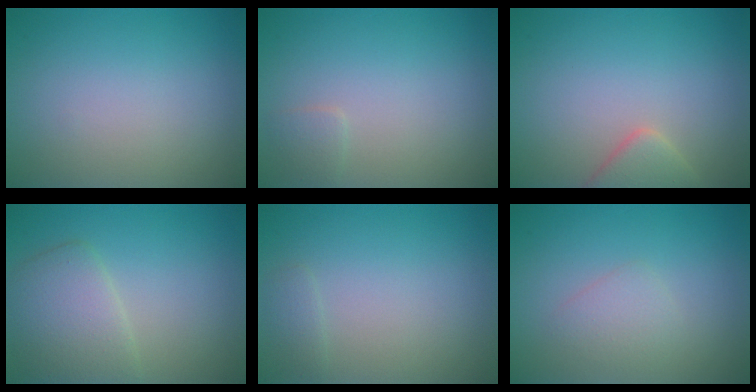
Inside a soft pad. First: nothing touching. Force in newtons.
{"total": 0.9, "press": 0.9, "slide": 0.1}
{"total": 2.5, "press": 2.5, "slide": 0.2}
{"total": 4.0, "press": 3.9, "slide": 0.3}
{"total": 0.9, "press": 0.9, "slide": 0.0}
{"total": 1.7, "press": 1.7, "slide": 0.1}